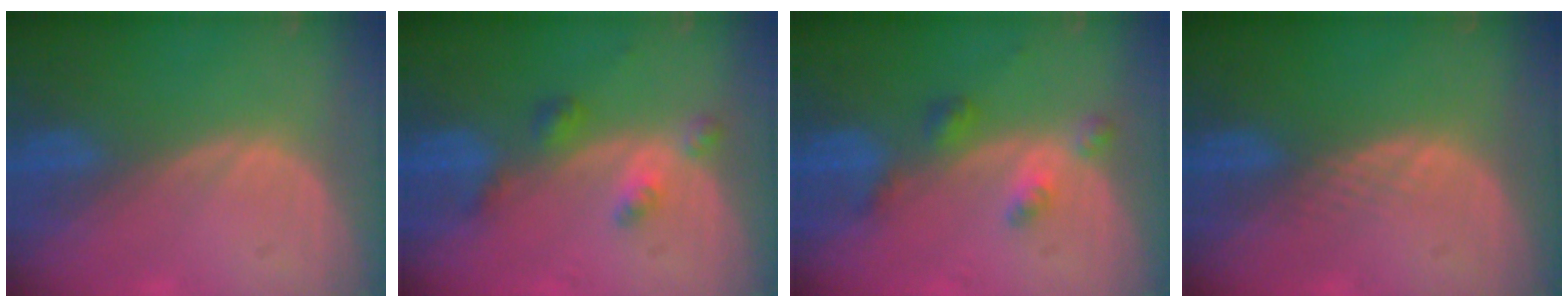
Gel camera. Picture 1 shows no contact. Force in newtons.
{"total": 4.2, "press": 3.9, "slide": 1.6}
{"total": 4.2, "press": 3.9, "slide": 1.6}
{"total": 1.3, "press": 1.2, "slide": 0.1}